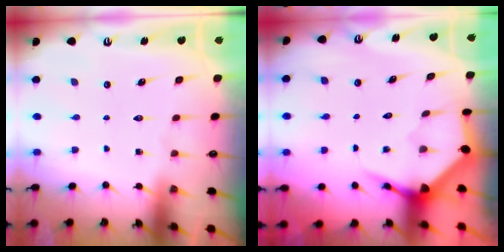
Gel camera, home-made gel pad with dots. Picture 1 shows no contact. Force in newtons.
{"total": 4.0, "press": 3.9, "slide": 0.5}